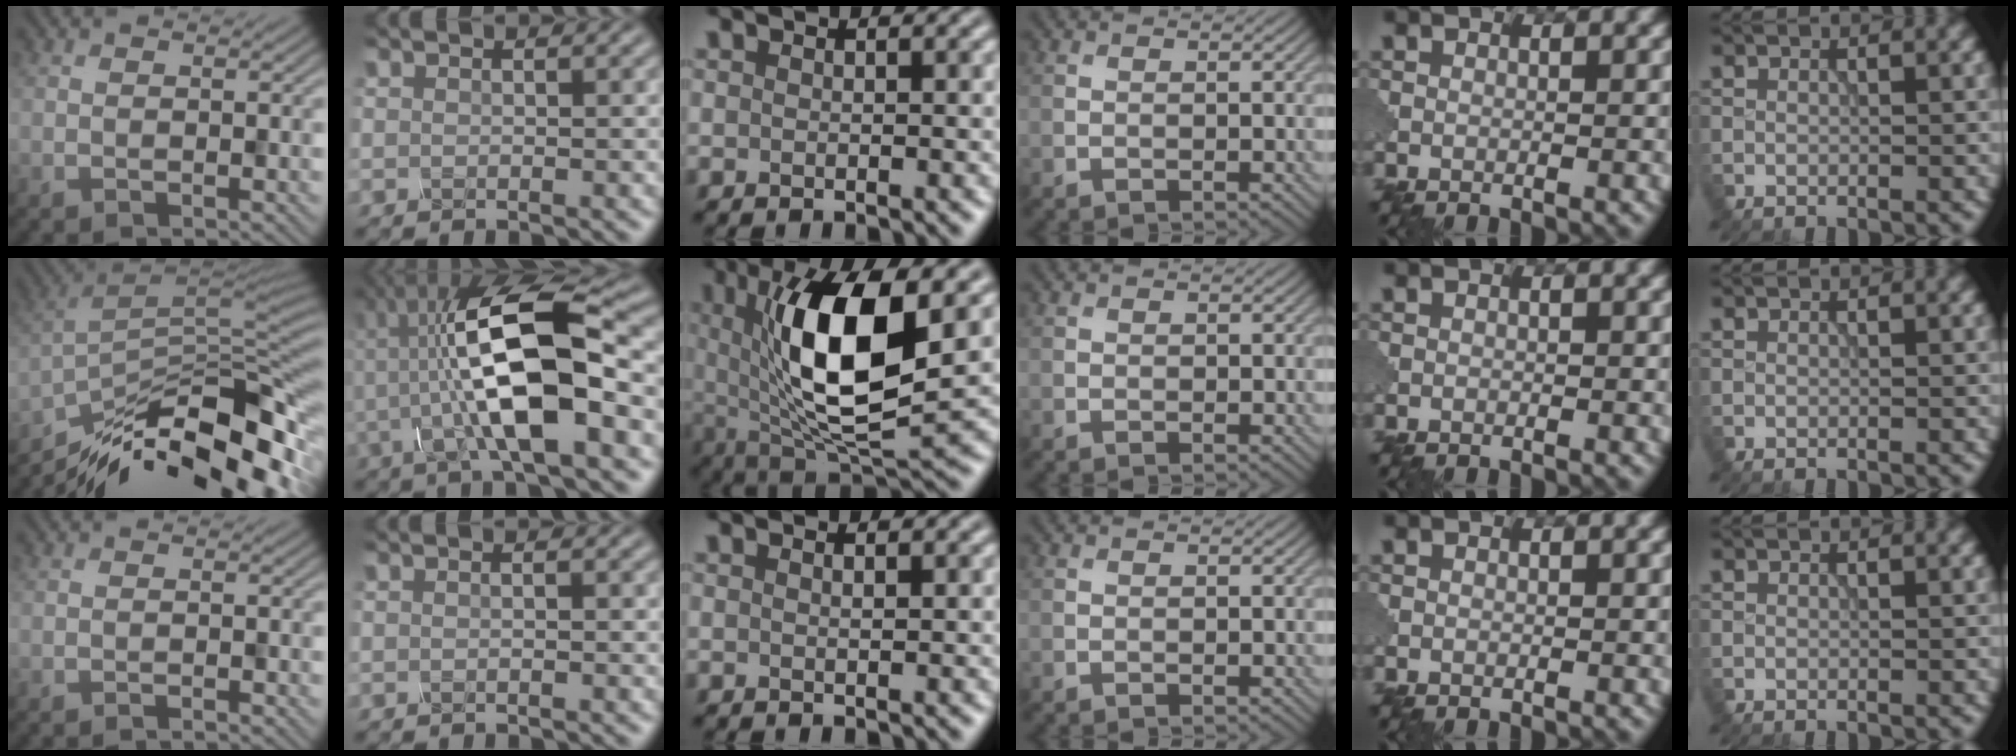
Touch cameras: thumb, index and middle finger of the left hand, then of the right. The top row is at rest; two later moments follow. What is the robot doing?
{"motion": "assemble", "object": "glue stick"}